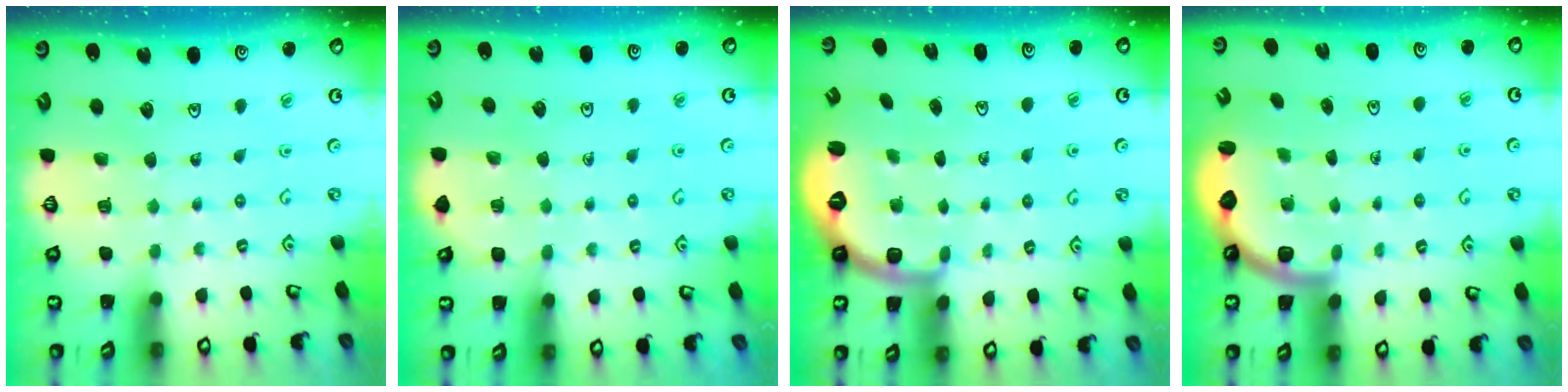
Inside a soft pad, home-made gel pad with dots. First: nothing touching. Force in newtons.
{"total": 4.6, "press": 4.6, "slide": 0.6}
{"total": 2.5, "press": 2.0, "slide": 1.5}
{"total": 2.6, "press": 2.3, "slide": 1.2}